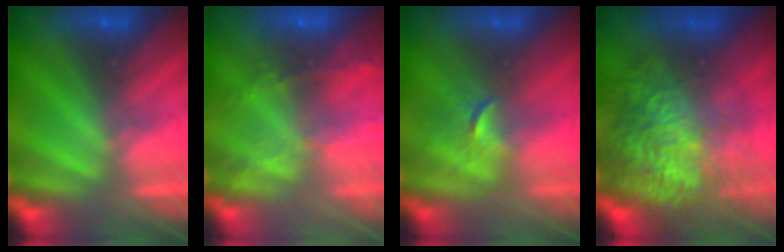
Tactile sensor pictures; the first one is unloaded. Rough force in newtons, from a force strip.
{"total": 7.6}
{"total": 2.5}
{"total": 11.3}